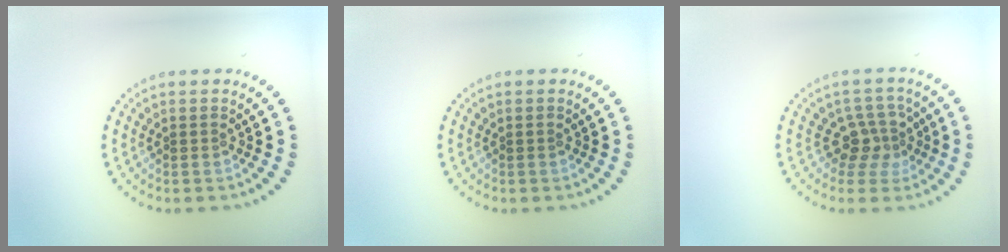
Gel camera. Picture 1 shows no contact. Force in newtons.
{"total": 0.0}
{"total": 2.8, "press": 2.1, "slide": 1.8}